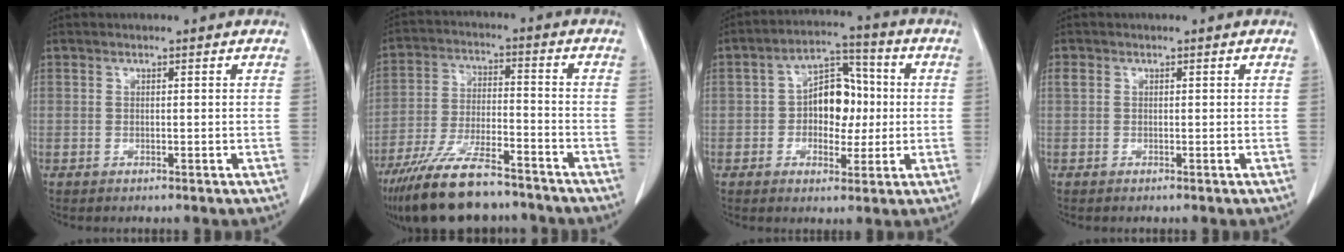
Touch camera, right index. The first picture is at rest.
{"total": 14.6, "force": [-11.8, 3.6, 7.9], "torque": [-0.155, -0.017, -0.205]}
{"total": 8.9, "force": [0.0, 5.5, 7.0], "torque": [-0.106, 0.027, -0.001]}
{"total": 1.1, "force": [0.4, 0.9, 0.4], "torque": [-0.008, 0.013, 0.006]}